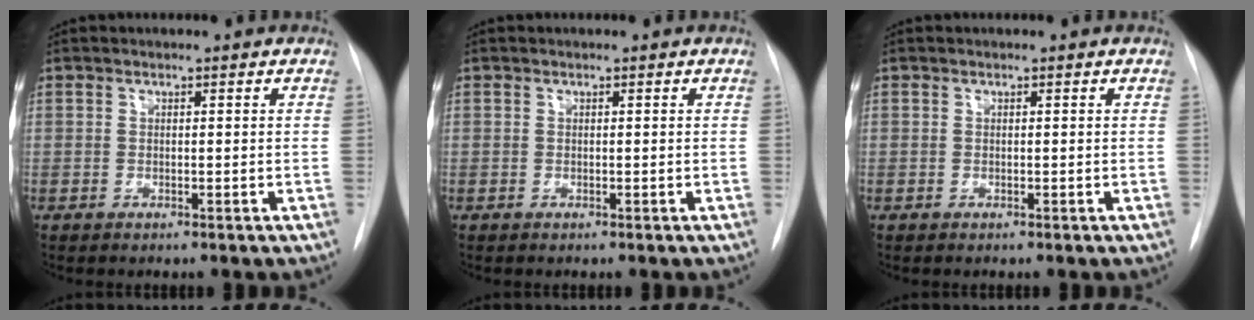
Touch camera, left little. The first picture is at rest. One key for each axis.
{"total": 0.0}
{"total": 0.0}